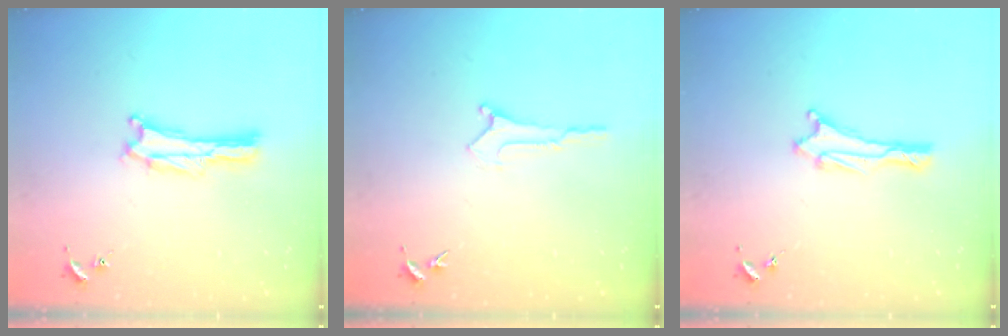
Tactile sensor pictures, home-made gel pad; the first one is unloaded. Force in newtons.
{"total": 0.0}
{"total": 1.1, "press": 1.1, "slide": 0.1}